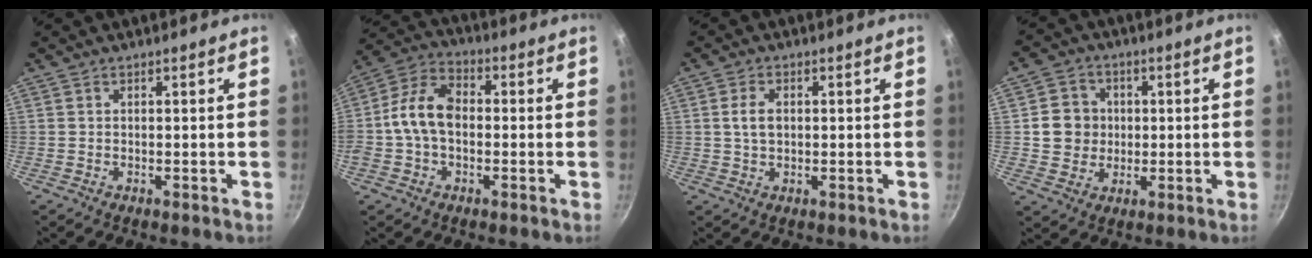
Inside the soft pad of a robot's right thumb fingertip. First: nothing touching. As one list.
[{"total": 10.6, "force": [-0.6, 7.2, 7.7], "torque": [-0.130, 0.034, -0.029]}, {"total": 3.7, "force": [0.5, 2.3, 2.8], "torque": [-0.046, 0.005, 0.008]}, {"total": 7.6, "force": [0.7, 7.1, 2.5], "torque": [-0.009, 0.007, 0.008]}]